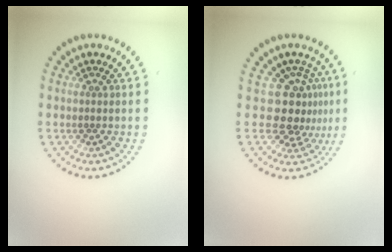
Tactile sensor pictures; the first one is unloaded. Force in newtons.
{"total": 4.0, "press": 2.6, "slide": 3.0}